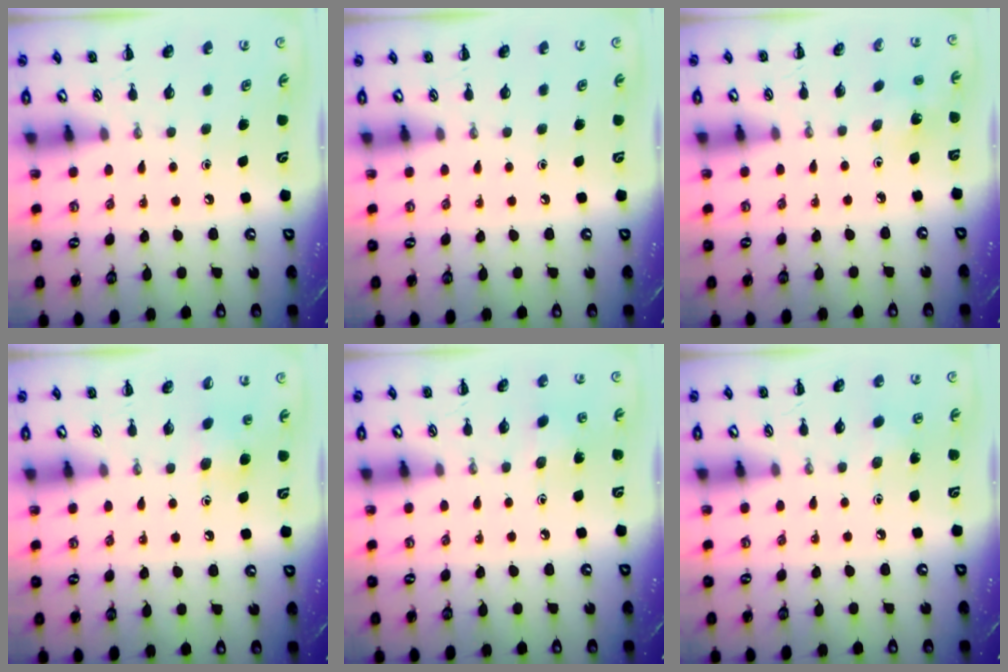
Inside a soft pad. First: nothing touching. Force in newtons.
{"total": 0.0}
{"total": 1.6, "press": 1.5, "slide": 0.5}
{"total": 6.4, "press": 6.0, "slide": 2.1}
{"total": 2.7, "press": 2.6, "slide": 0.8}
{"total": 2.9, "press": 2.7, "slide": 0.8}